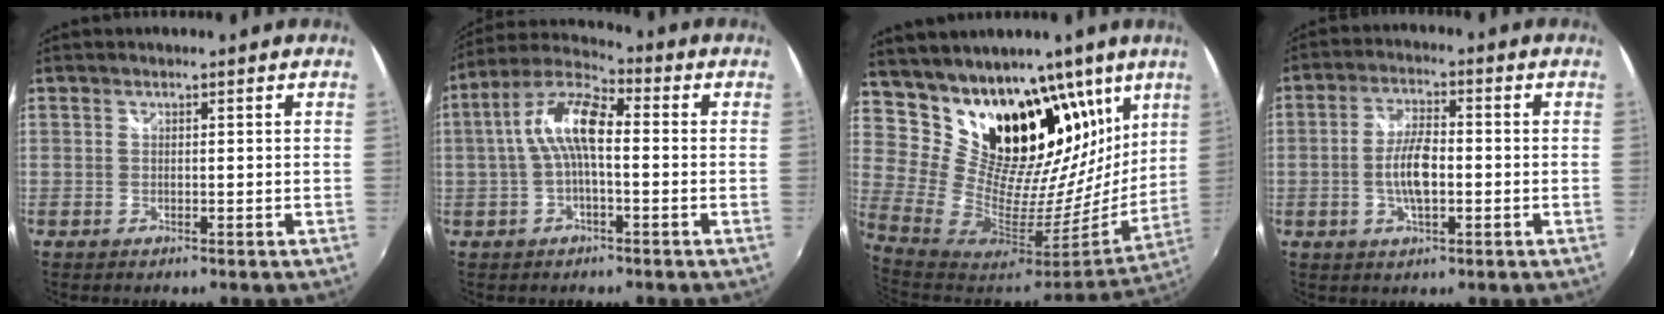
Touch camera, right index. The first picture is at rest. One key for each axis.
{"total": 9.8, "fx": -0.2, "fy": 3.4, "fz": 9.2, "tx": -0.191, "ty": 0.025, "tz": -0.008}
{"total": 25.5, "fx": 16.8, "fy": 15.3, "fz": 11.5, "tx": -0.212, "ty": -0.013, "tz": 0.302}
{"total": 7.0, "fx": -1.4, "fy": 2.6, "fz": 6.3, "tx": -0.125, "ty": 0.003, "tz": -0.027}